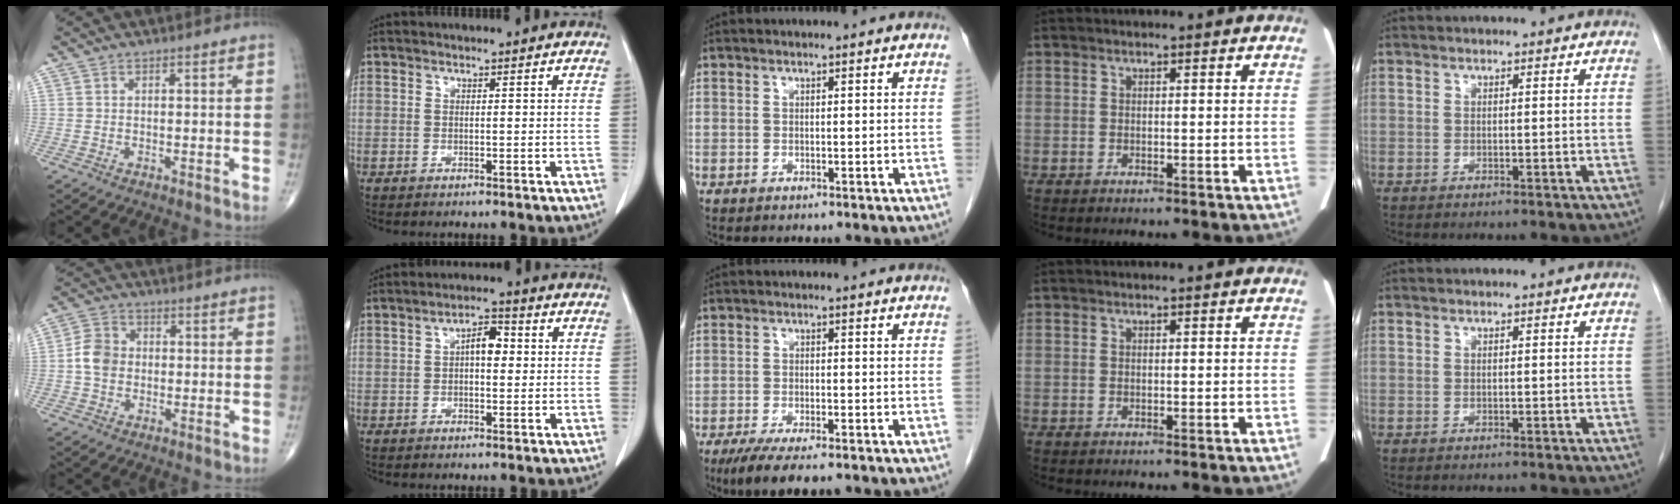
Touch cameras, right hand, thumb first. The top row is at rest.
{"thumb": {"total": 5.9, "force": [-0.5, 4.9, 3.2], "torque": [-0.050, 0.014, -0.017]}, "index": {"total": 4.1, "force": [0.4, 1.9, 3.6], "torque": [-0.058, 0.015, 0.005]}, "middle": {"total": 7.9, "force": [-5.9, 1.8, 4.9], "torque": [-0.076, -0.015, -0.091]}}